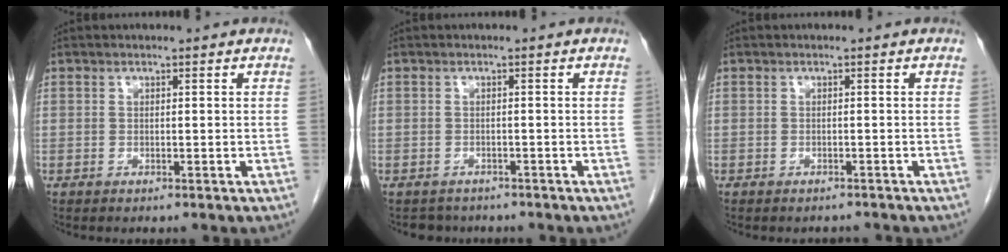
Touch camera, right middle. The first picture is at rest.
{"total": 2.9, "force": [-2.5, 1.4, 0.0], "torque": [-0.004, 0.000, -0.035]}
{"total": 2.0, "force": [-1.9, 0.6, 0.3], "torque": [-0.008, -0.003, -0.024]}